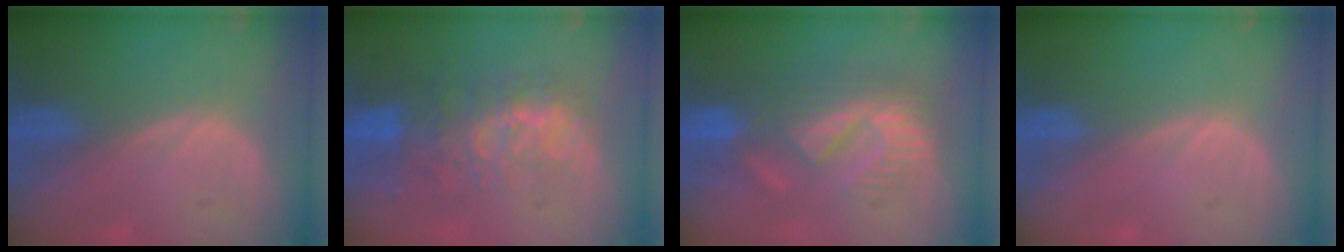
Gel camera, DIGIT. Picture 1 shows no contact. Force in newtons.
{"total": 10.1, "press": 8.6, "slide": 5.3}
{"total": 8.9, "press": 8.2, "slide": 3.6}
{"total": 0.0}